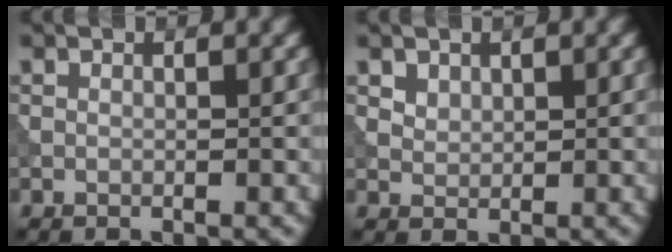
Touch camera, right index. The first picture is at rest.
{"total": 1.5, "force": [1.0, 1.0, 0.5], "torque": [-0.012, -0.008, 0.027]}